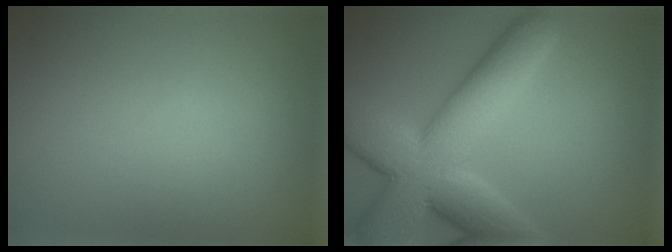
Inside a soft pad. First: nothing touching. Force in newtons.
{"total": 11.6, "press": 11.5, "slide": 0.7}